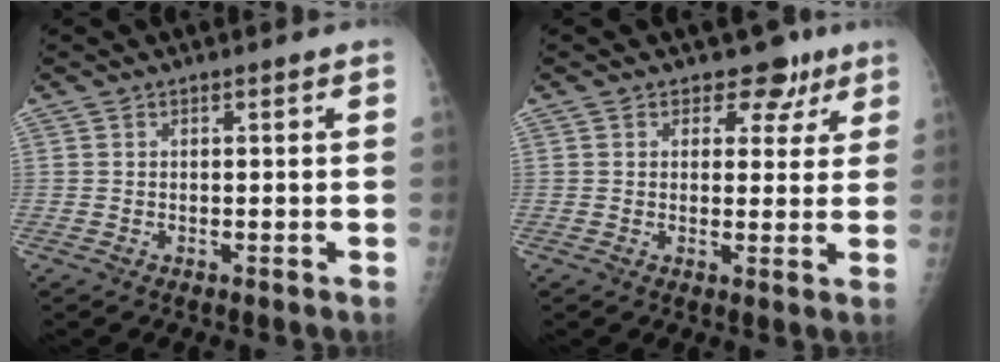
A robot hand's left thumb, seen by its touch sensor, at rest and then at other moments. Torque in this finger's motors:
{"motor_torque": [0.15, 0.15, -0.52, -0.21, 0.03]}